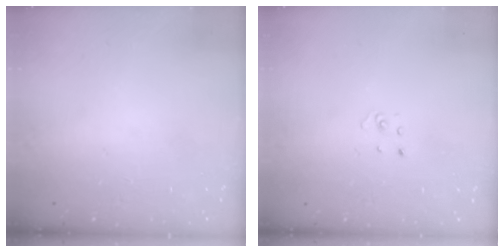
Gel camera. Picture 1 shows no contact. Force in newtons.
{"total": 1.5, "press": 1.5, "slide": 0.1}